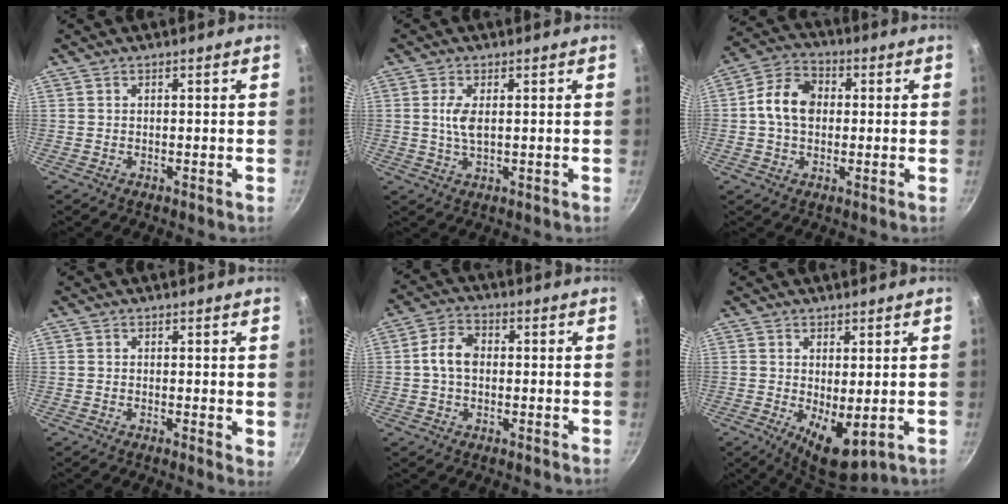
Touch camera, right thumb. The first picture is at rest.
{"total": 4.0, "force": [0.5, 1.7, 3.6], "torque": [-0.075, 0.000, 0.011]}
{"total": 9.6, "force": [0.4, 7.3, 6.3], "torque": [-0.094, 0.019, -0.009]}
{"total": 1.8, "force": [0.3, 0.8, 1.6], "torque": [-0.020, -0.004, 0.001]}
{"total": 6.1, "force": [0.0, 4.4, 4.2], "torque": [-0.068, 0.018, -0.010]}
{"total": 7.7, "force": [-0.1, 3.2, 7.0], "torque": [-0.093, -0.018, 0.009]}